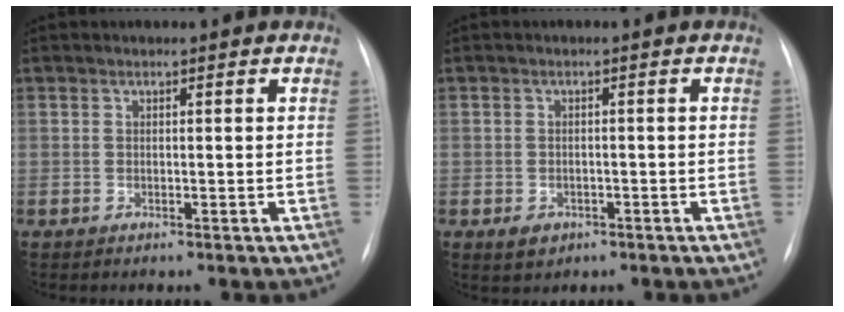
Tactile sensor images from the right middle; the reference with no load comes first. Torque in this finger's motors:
{"motor_torque": [0.25, -0.22, 0.04, 0.01]}